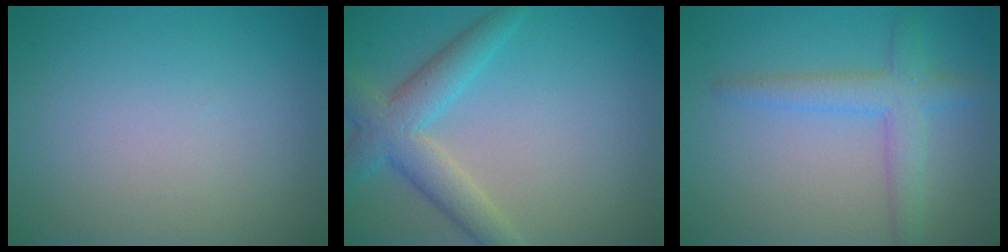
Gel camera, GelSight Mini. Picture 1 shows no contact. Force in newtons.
{"total": 4.7, "press": 4.7, "slide": 0.2}
{"total": 3.6, "press": 3.6, "slide": 0.0}